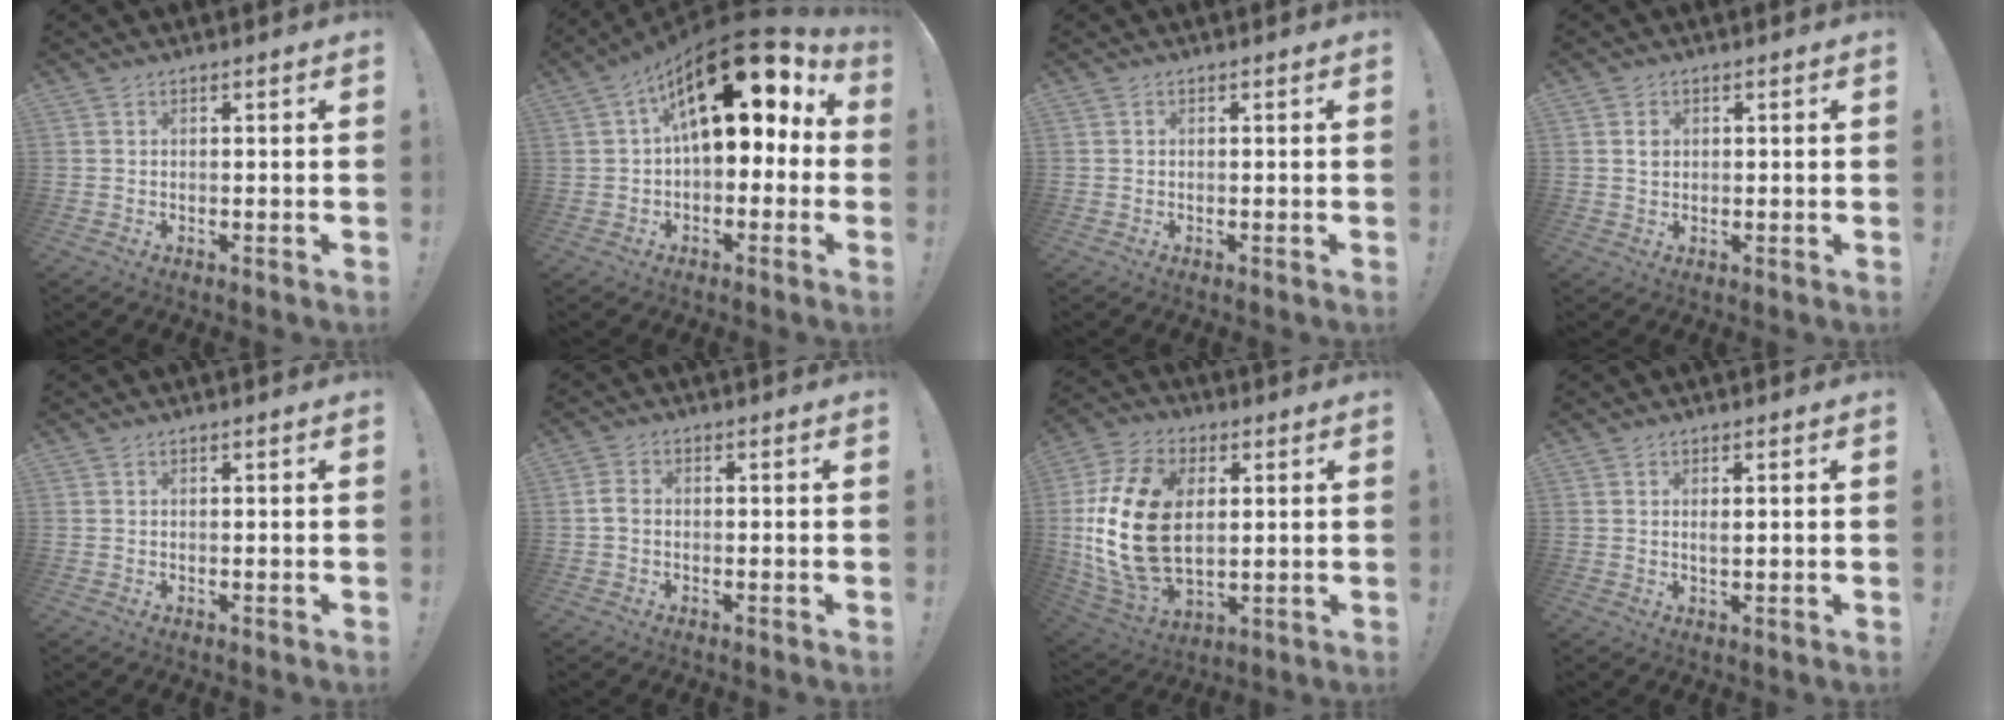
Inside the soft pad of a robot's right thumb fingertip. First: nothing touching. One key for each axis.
{"total": 19.6, "fx": 7.8, "fy": 9.0, "fz": 15.6, "tx": -0.248, "ty": -0.042, "tz": 0.136}
{"total": 0.0}
{"total": 1.6, "fx": 0.4, "fy": 1.3, "fz": 0.7, "tx": -0.002, "ty": 0.000, "tz": 0.004}
{"total": 0.0}
{"total": 2.5, "fx": -0.6, "fy": 1.8, "fz": 1.6, "tx": -0.029, "ty": 0.011, "tz": -0.010}
{"total": 22.8, "fx": 2.4, "fy": 15.0, "fz": 17.0, "tx": -0.344, "ty": 0.002, "tz": 0.048}
{"total": 1.6, "fx": 0.3, "fy": 0.3, "fz": 1.5, "tx": -0.021, "ty": -0.005, "tz": 0.002}